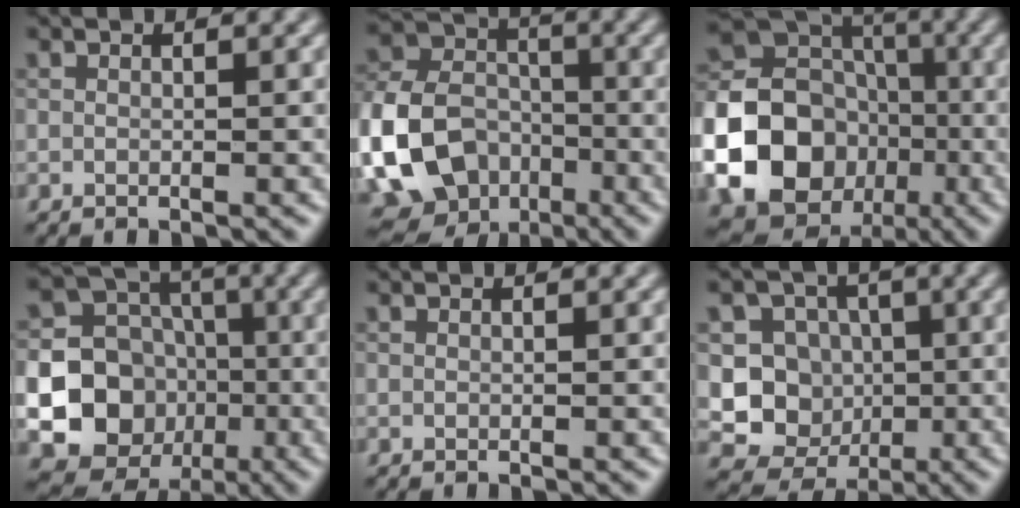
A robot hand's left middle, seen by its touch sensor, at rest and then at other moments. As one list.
[{"total": 11.4, "force": [-4.1, 8.7, 6.1], "torque": [-0.133, -0.020, -0.083]}, {"total": 24.0, "force": [-7.4, 21.3, 8.3], "torque": [-0.197, -0.047, -0.160]}, {"total": 19.2, "force": [-4.6, 18.0, 4.8], "torque": [-0.131, -0.039, -0.091]}, {"total": 0.0}, {"total": 7.8, "force": [-0.9, 7.4, 2.5], "torque": [-0.020, 0.015, -0.041]}]